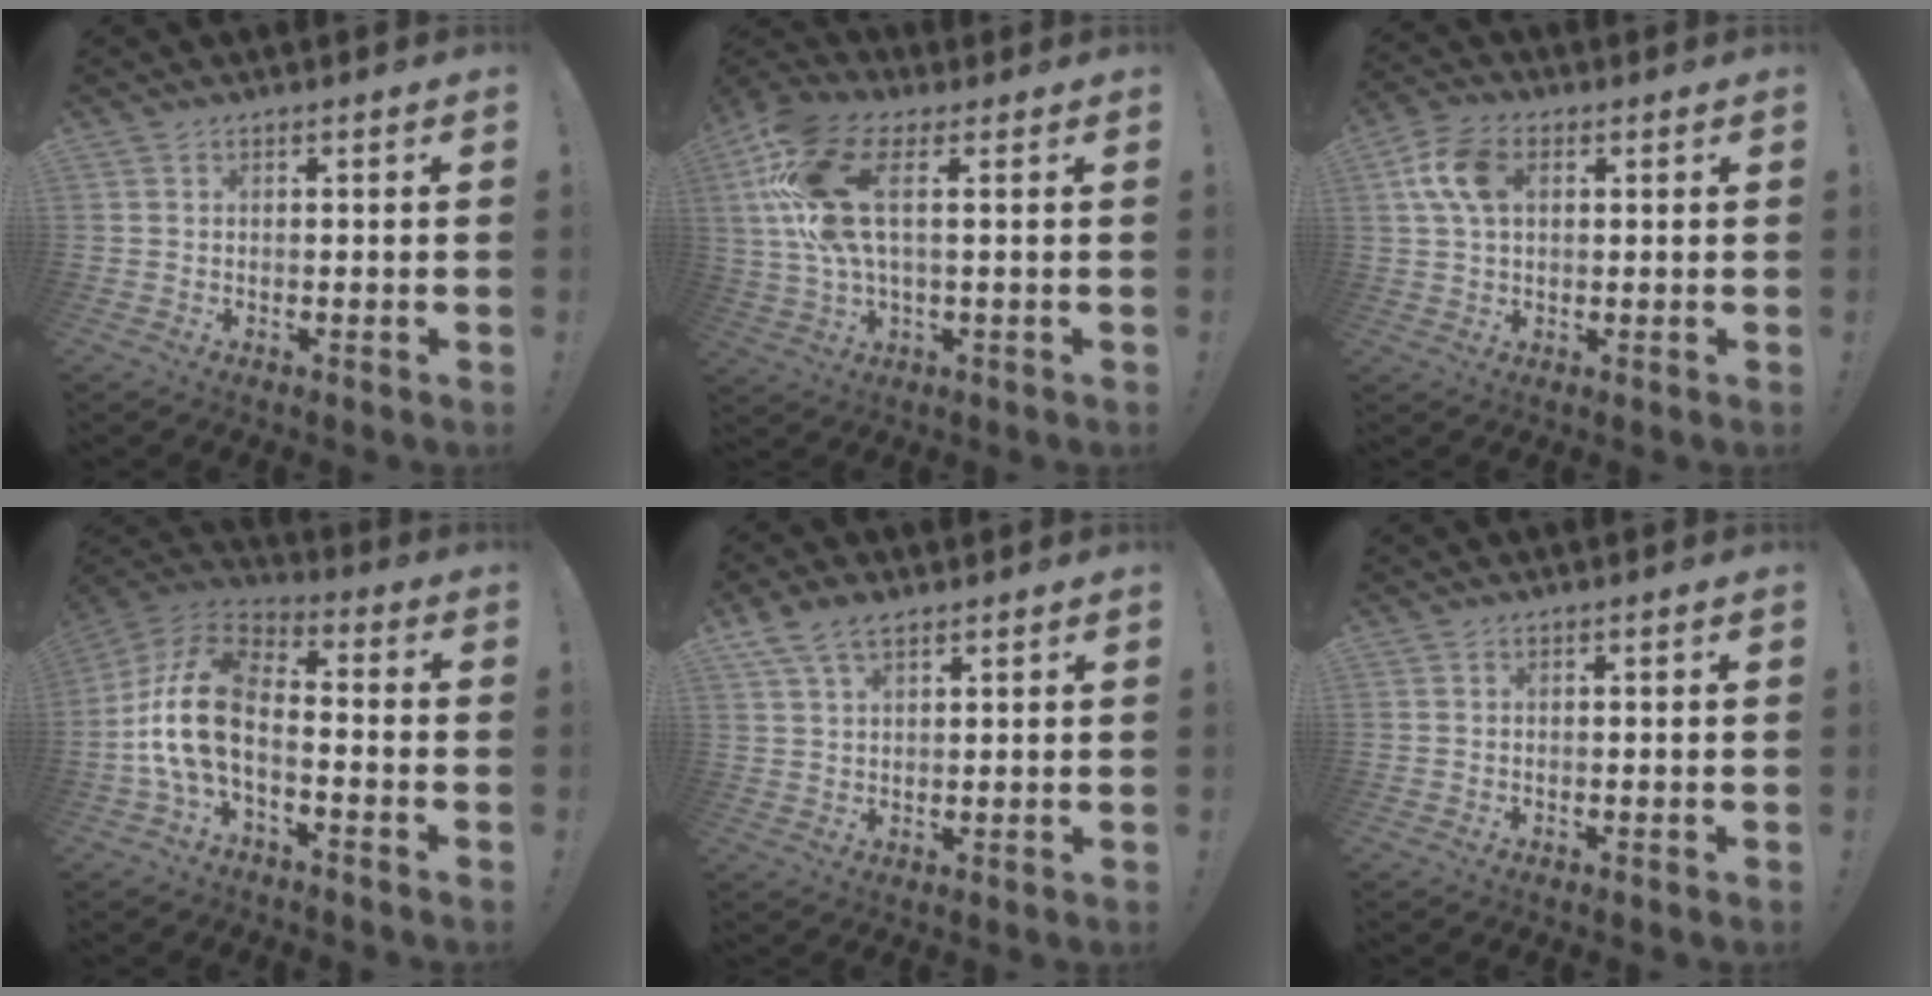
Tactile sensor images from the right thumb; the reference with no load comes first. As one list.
[{"total": 16.3, "force": [4.6, 7.0, 14.0], "torque": [-0.288, -0.011, 0.080]}, {"total": 10.7, "force": [2.6, 6.8, 7.9], "torque": [-0.149, 0.011, 0.053]}, {"total": 15.0, "force": [-2.9, 8.3, 12.2], "torque": [-0.250, 0.018, -0.041]}, {"total": 6.3, "force": [4.0, 3.1, 3.8], "torque": [-0.077, -0.006, 0.081]}, {"total": 0.0}]